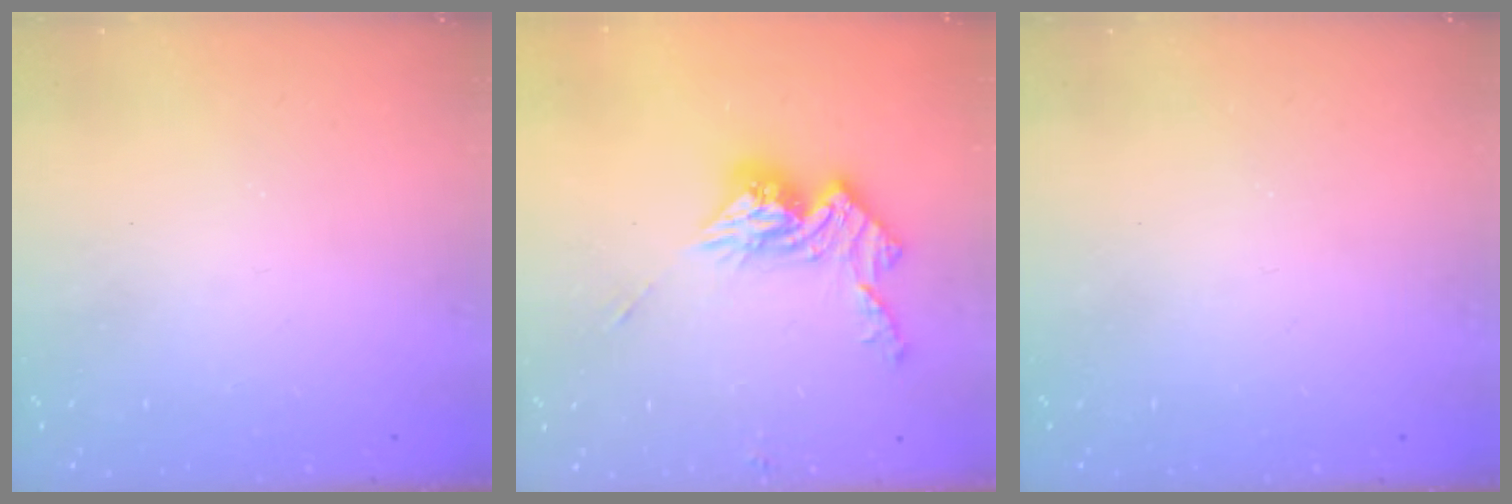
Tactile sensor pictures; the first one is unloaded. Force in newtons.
{"total": 12.8, "press": 12.7, "slide": 1.1}
{"total": 0.0}